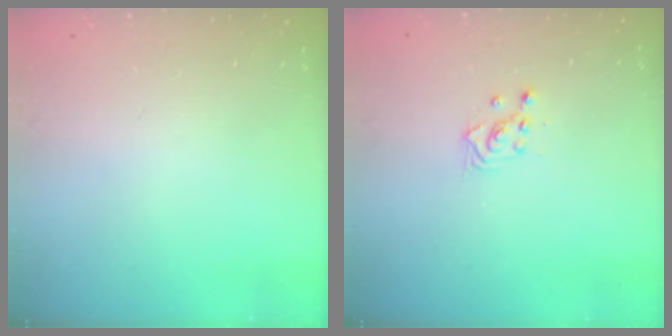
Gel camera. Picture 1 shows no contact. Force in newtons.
{"total": 2.3, "press": 2.3, "slide": 0.3}